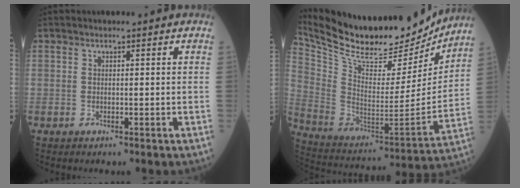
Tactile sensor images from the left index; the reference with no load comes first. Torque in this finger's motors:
{"motor_torque": [1.00, -1.14, 0.26, 0.07]}